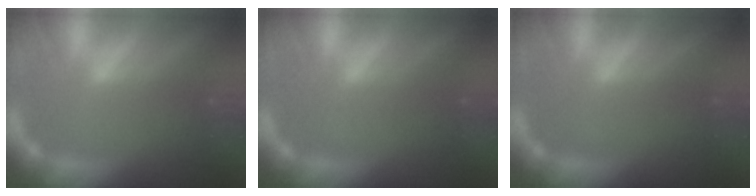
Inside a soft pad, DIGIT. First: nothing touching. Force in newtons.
{"total": 1.0}
{"total": 0.0}